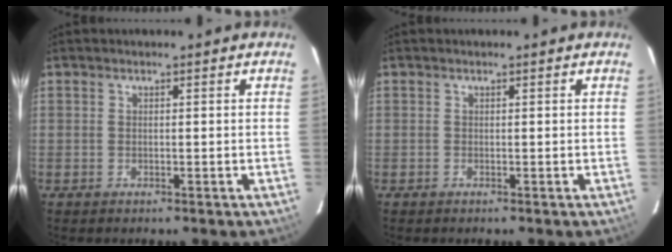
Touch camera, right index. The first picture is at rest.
{"total": 0.0}